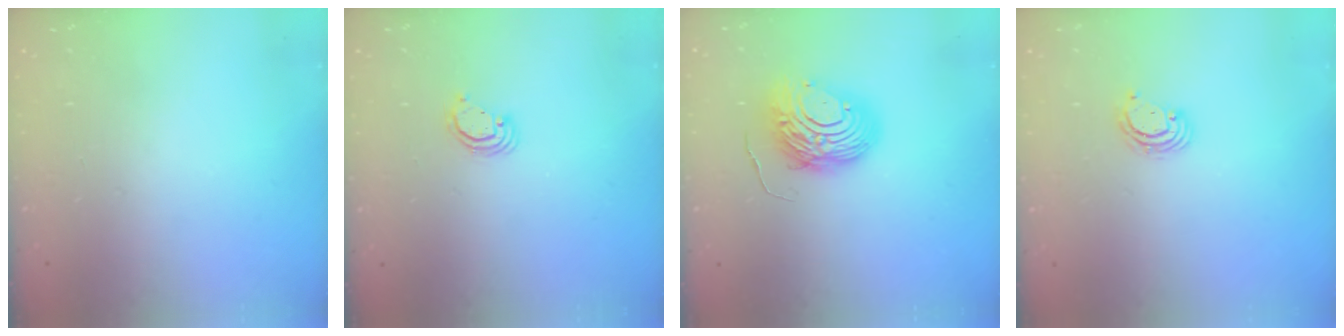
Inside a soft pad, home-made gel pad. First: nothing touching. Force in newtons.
{"total": 3.6, "press": 3.6, "slide": 0.2}
{"total": 10.4, "press": 10.3, "slide": 1.1}
{"total": 3.5, "press": 3.5, "slide": 0.2}